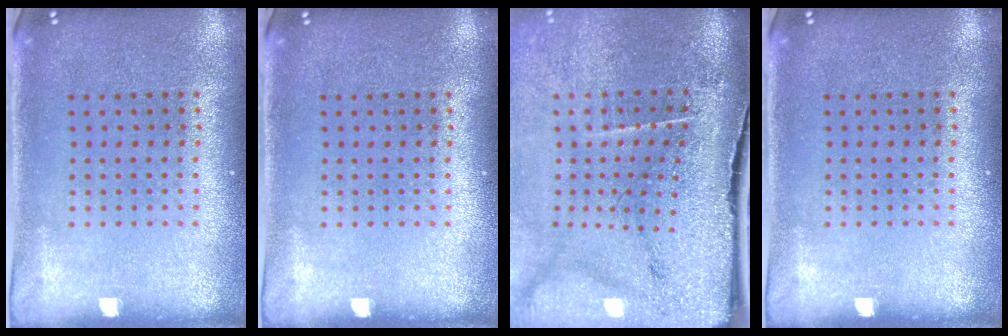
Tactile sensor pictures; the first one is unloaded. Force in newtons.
{"total": 0.0}
{"total": 4.6, "press": 3.8, "slide": 2.7}
{"total": 0.0}